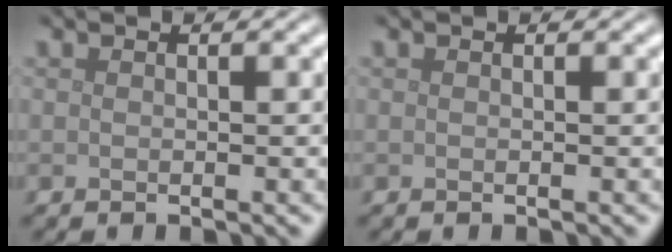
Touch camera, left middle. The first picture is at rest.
{"total": 0.0}